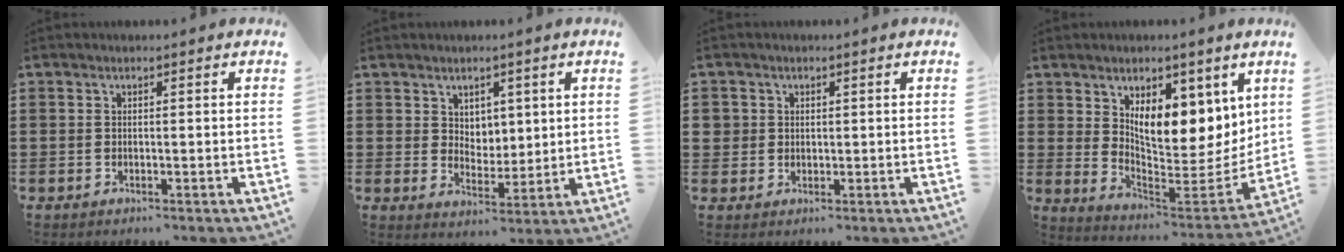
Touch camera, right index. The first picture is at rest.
{"total": 4.0, "force": [2.7, 3.0, 0.4], "torque": [-0.016, 0.000, 0.049]}
{"total": 1.7, "force": [0.4, 1.6, 0.3], "torque": [-0.014, 0.008, 0.006]}
{"total": 9.3, "force": [5.8, 4.6, 5.7], "torque": [-0.086, -0.049, 0.100]}